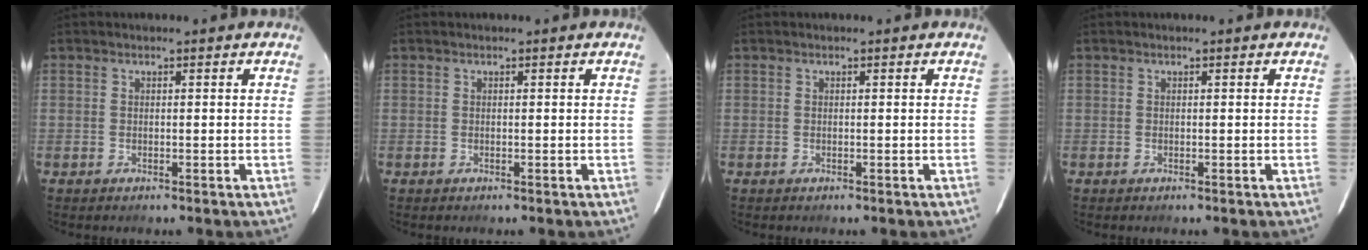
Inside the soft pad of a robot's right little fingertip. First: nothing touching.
{"total": 0.0}
{"total": 0.0}
{"total": 0.0}